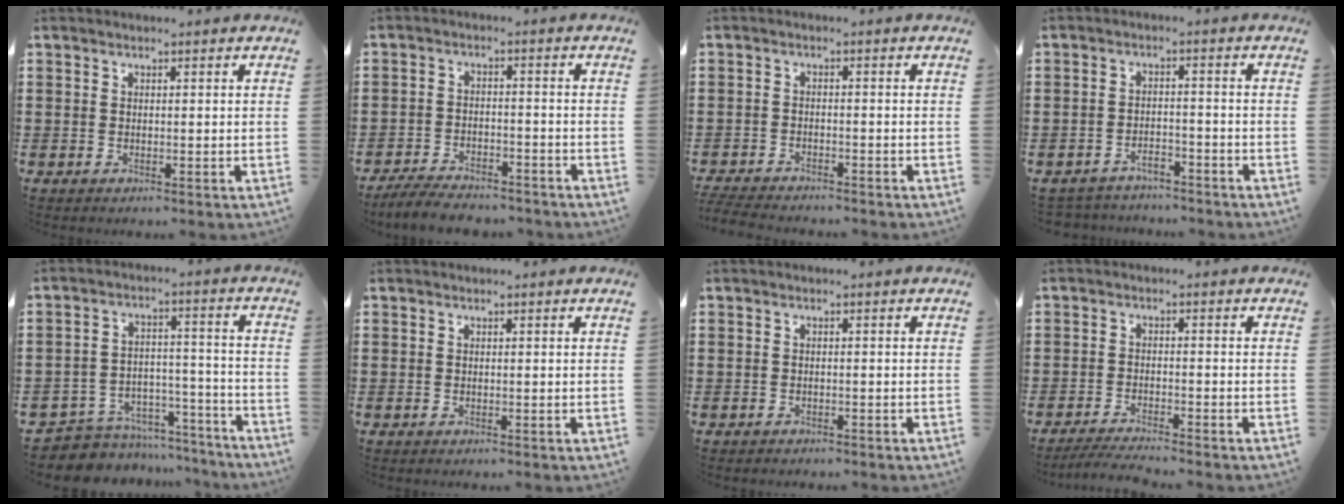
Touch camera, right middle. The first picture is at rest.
{"total": 4.9, "force": [-4.6, 0.9, 1.4], "torque": [-0.030, 0.003, -0.092]}
{"total": 3.1, "force": [-3.0, 0.2, 0.4], "torque": [-0.017, -0.004, -0.065]}
{"total": 3.0, "force": [-3.0, 0.4, 0.1], "torque": [-0.010, 0.000, -0.064]}
{"total": 6.6, "force": [-6.3, 1.9, 0.4], "torque": [-0.014, 0.018, -0.125]}
{"total": 0.0}
{"total": 0.9, "force": [-0.8, 0.4, 0.0], "torque": [-0.004, 0.001, -0.019]}
{"total": 3.1, "force": [-2.9, -0.1, 1.0], "torque": [-0.024, -0.003, -0.059]}